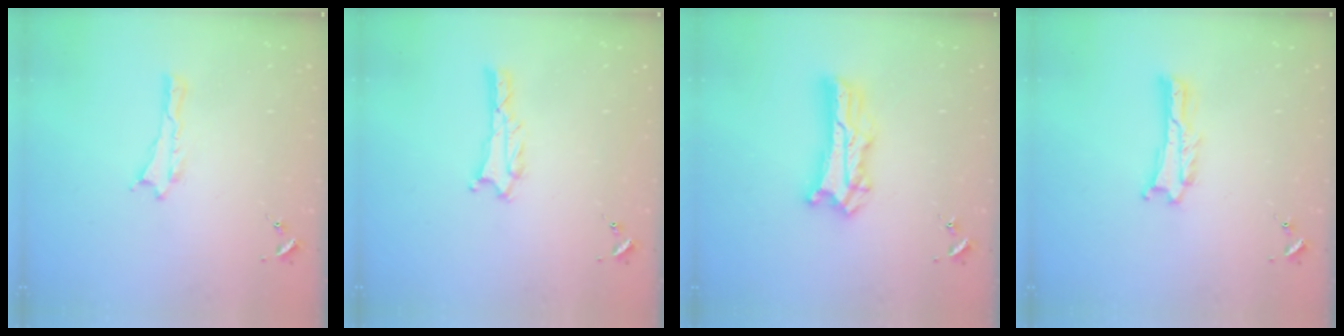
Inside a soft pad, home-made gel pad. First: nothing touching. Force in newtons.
{"total": 2.0, "press": 2.0, "slide": 0.3}
{"total": 9.3, "press": 9.3, "slide": 0.7}
{"total": 1.0, "press": 1.0, "slide": 0.2}